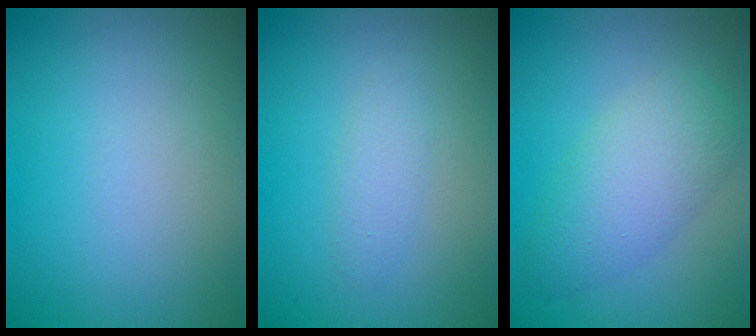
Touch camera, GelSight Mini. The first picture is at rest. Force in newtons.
{"total": 1.4, "press": 1.4, "slide": 0.0}
{"total": 4.4, "press": 4.4, "slide": 0.1}